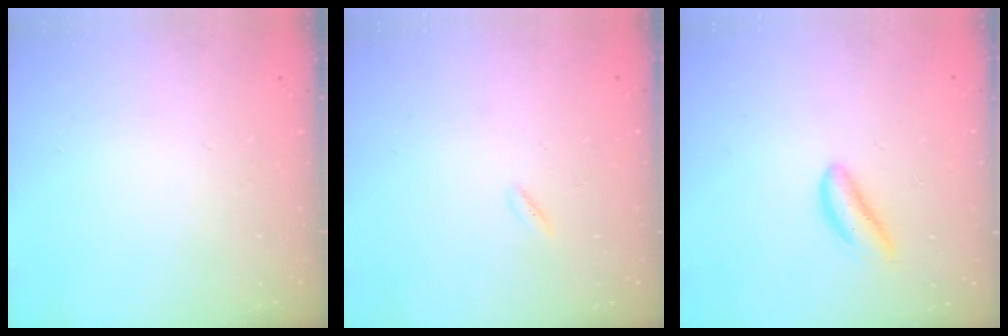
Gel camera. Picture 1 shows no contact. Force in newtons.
{"total": 0.9, "press": 0.8, "slide": 0.5}
{"total": 3.0, "press": 3.0, "slide": 0.6}